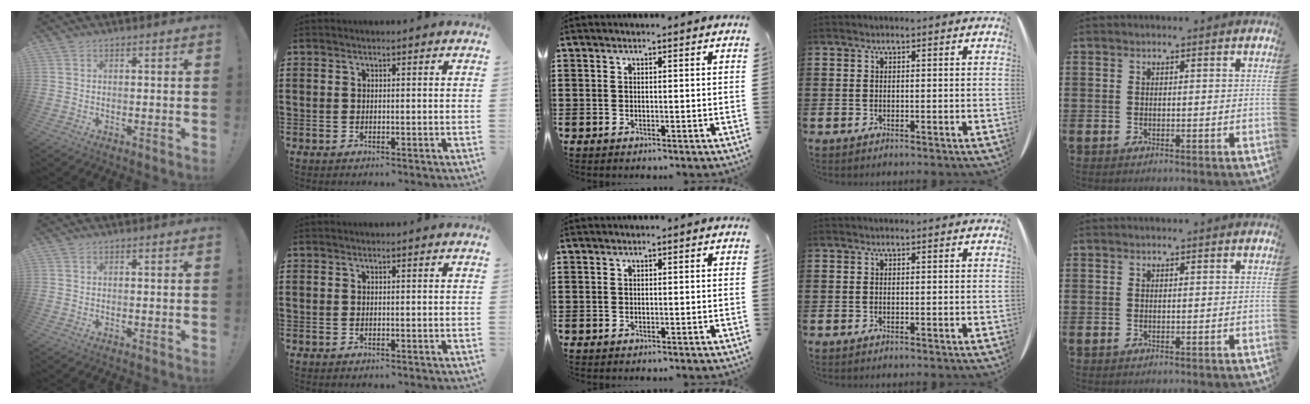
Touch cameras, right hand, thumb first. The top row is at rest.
{}